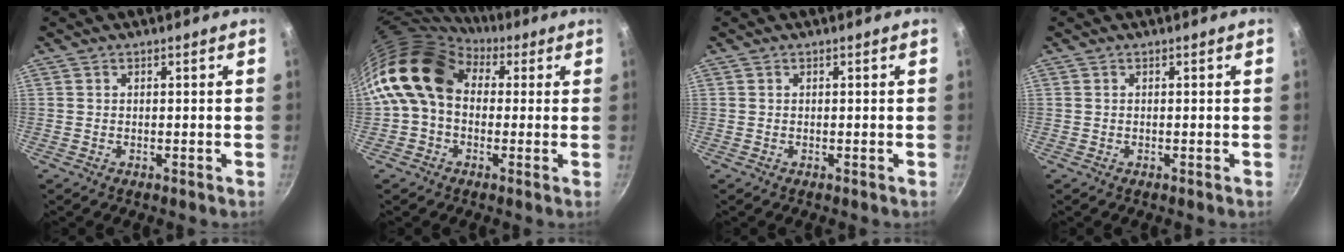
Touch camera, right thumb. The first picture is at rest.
{"total": 13.2, "force": [2.6, 9.9, 8.4], "torque": [-0.123, 0.018, 0.023]}
{"total": 0.0}
{"total": 0.0}